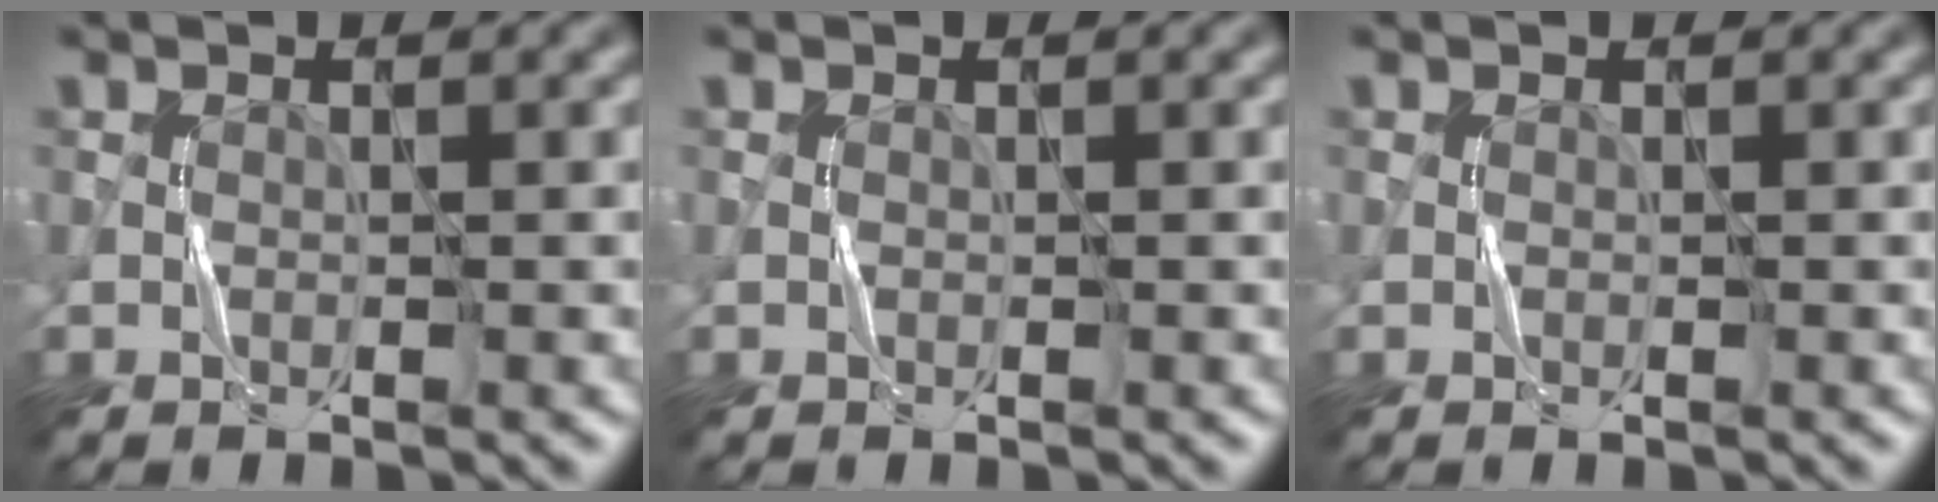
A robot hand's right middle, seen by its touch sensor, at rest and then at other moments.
{"total": 0.0}
{"total": 0.0}